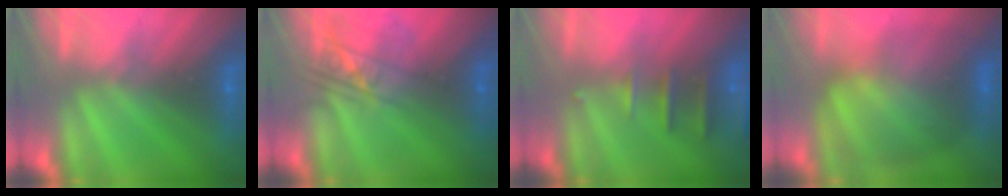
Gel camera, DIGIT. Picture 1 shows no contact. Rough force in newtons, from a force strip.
{"total": 2.4}
{"total": 2.4}
{"total": 7.4}